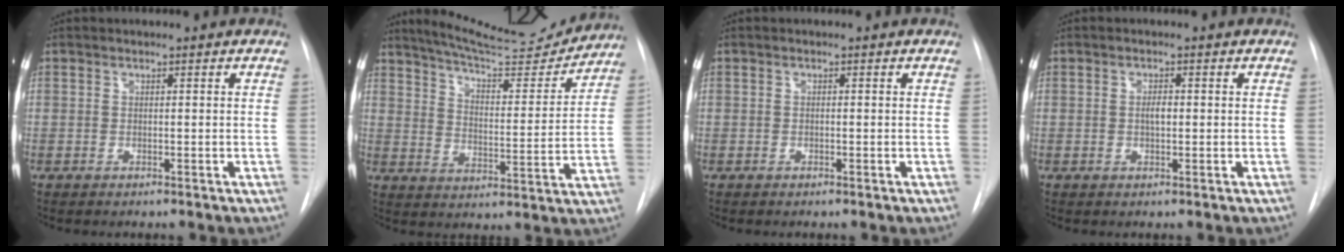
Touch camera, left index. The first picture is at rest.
{"total": 16.2, "force": [15.3, 1.8, 4.7], "torque": [-0.073, -0.028, 0.215]}
{"total": 0.0}
{"total": 1.7, "force": [0.0, 0.6, 1.5], "torque": [-0.029, 0.003, 0.000]}